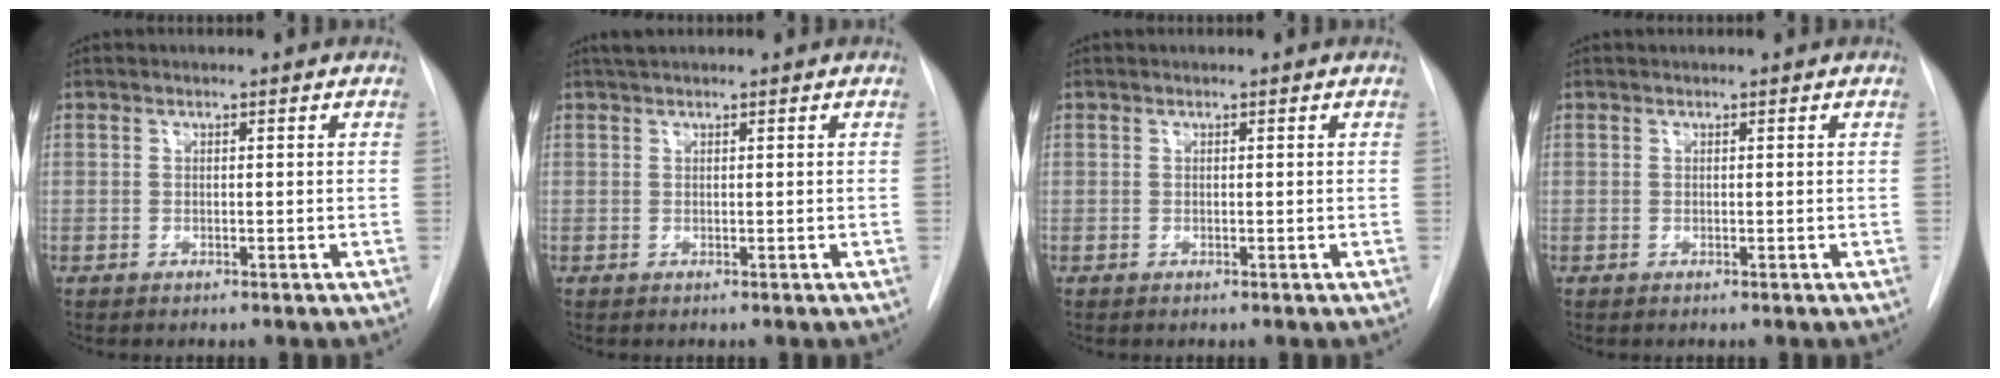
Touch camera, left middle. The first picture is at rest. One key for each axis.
{"total": 1.2, "fx": 1.1, "fy": 0.2, "fz": 0.5, "tx": -0.015, "ty": 0.011, "tz": 0.023}
{"total": 0.0}
{"total": 0.5, "fx": 0.5, "fy": 0.0, "fz": 0.1, "tx": -0.006, "ty": 0.012, "tz": 0.010}